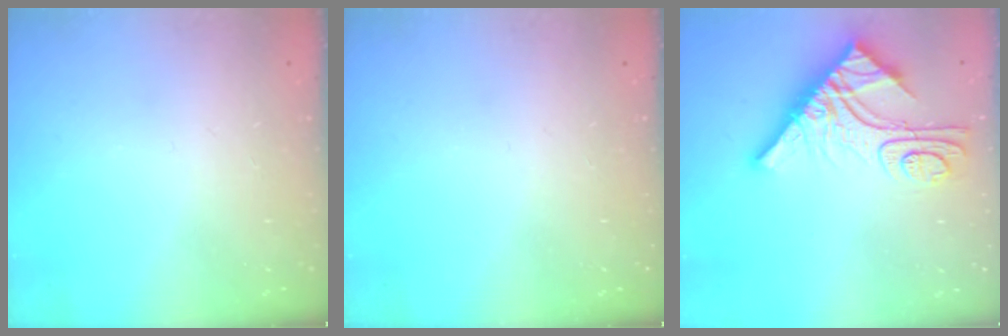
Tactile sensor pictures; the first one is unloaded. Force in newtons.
{"total": 0.0}
{"total": 15.3, "press": 15.3, "slide": 1.4}